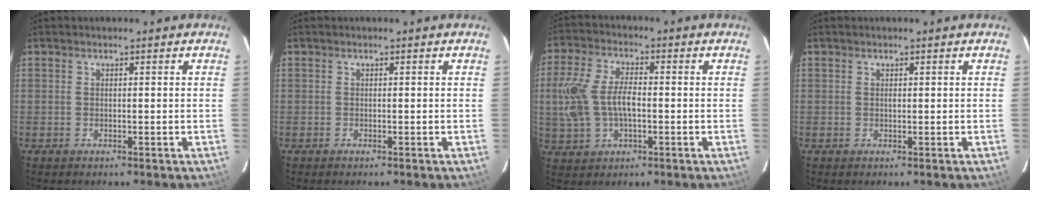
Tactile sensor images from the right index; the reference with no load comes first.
{"total": 0.0}
{"total": 10.6, "force": [-0.6, 5.9, 8.8], "torque": [-0.192, 0.008, -0.009]}
{"total": 0.0}